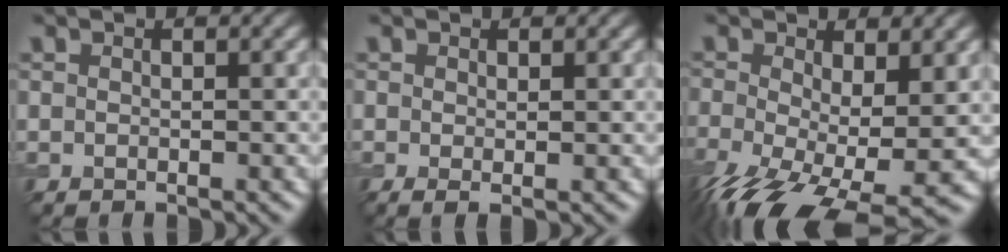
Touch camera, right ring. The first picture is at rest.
{"total": 0.9, "force": [0.1, 0.2, 0.9], "torque": [-0.017, -0.006, 0.001]}
{"total": 11.3, "force": [-4.3, 5.0, 9.2], "torque": [-0.194, -0.051, -0.066]}